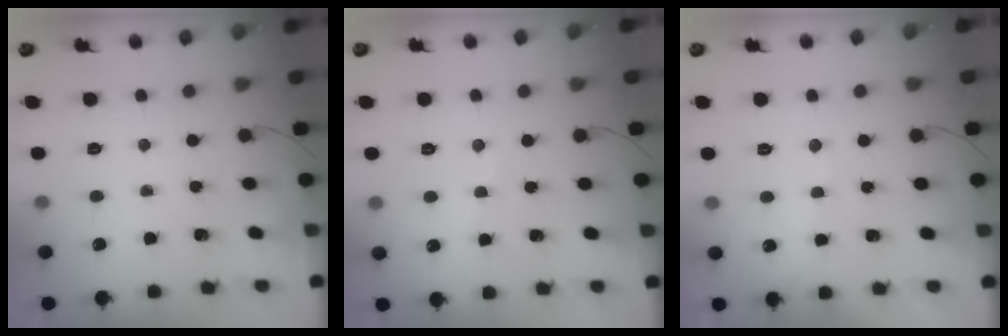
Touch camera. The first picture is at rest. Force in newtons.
{"total": 3.1, "press": 3.0, "slide": 0.8}
{"total": 6.8, "press": 6.7, "slide": 1.4}